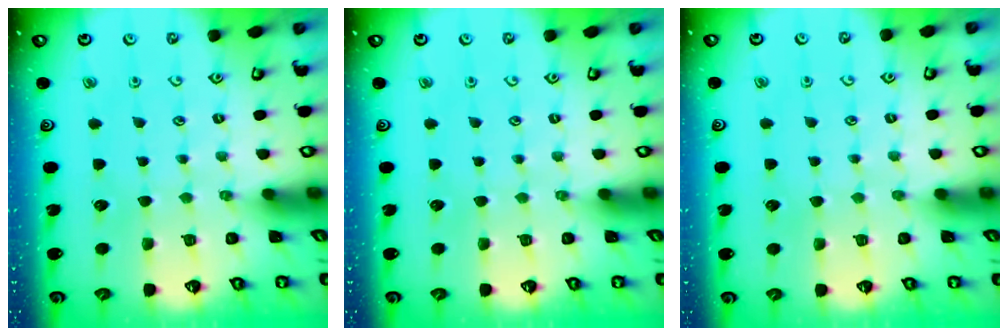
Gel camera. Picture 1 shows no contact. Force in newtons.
{"total": 0.0}
{"total": 0.9, "press": 0.9, "slide": 0.1}